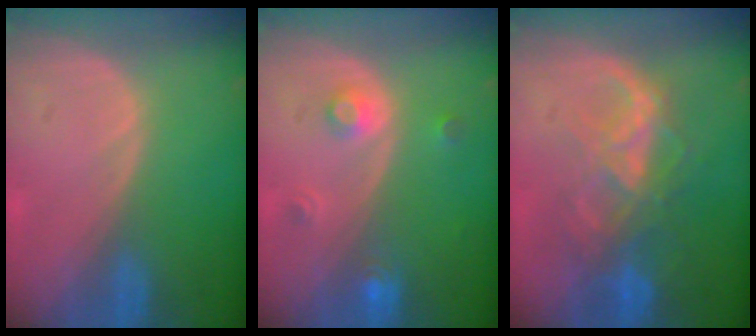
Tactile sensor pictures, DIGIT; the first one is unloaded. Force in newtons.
{"total": 3.1, "press": 2.8, "slide": 1.2}
{"total": 8.8, "press": 7.5, "slide": 4.6}